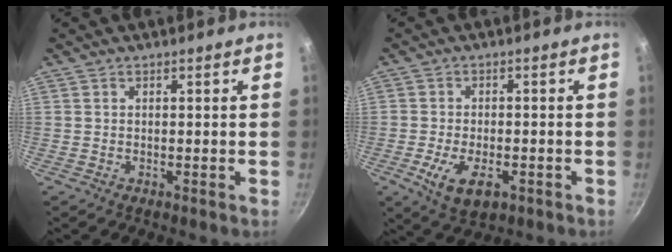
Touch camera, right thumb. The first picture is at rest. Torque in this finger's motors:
{"motor_torque": [-0.27, 0.53, 0.32, 0.13, 0.07]}